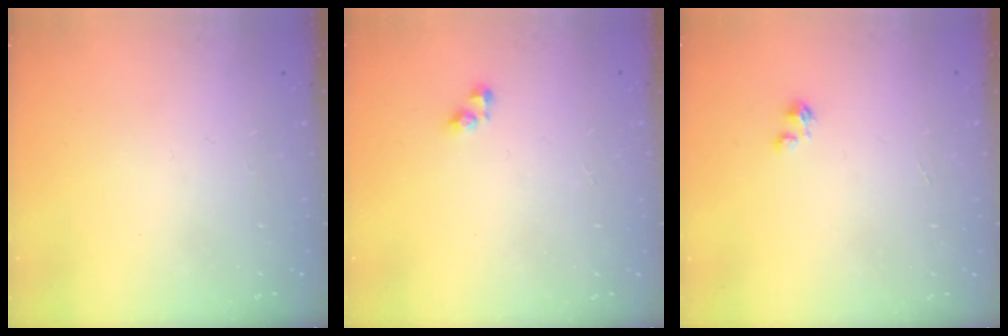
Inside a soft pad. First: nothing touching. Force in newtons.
{"total": 3.8, "press": 3.7, "slide": 0.6}
{"total": 0.8, "press": 0.7, "slide": 0.3}